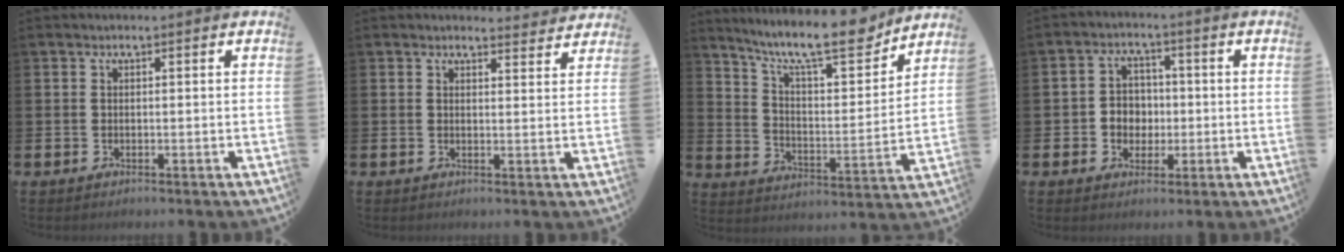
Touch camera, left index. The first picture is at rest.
{"total": 2.7, "force": [2.6, 0.5, 0.0], "torque": [0.012, -0.020, 0.044]}
{"total": 12.6, "force": [10.7, 2.7, 6.0], "torque": [-0.119, -0.076, 0.178]}
{"total": 4.1, "force": [-0.1, 3.9, 1.2], "torque": [-0.027, 0.006, -0.009]}